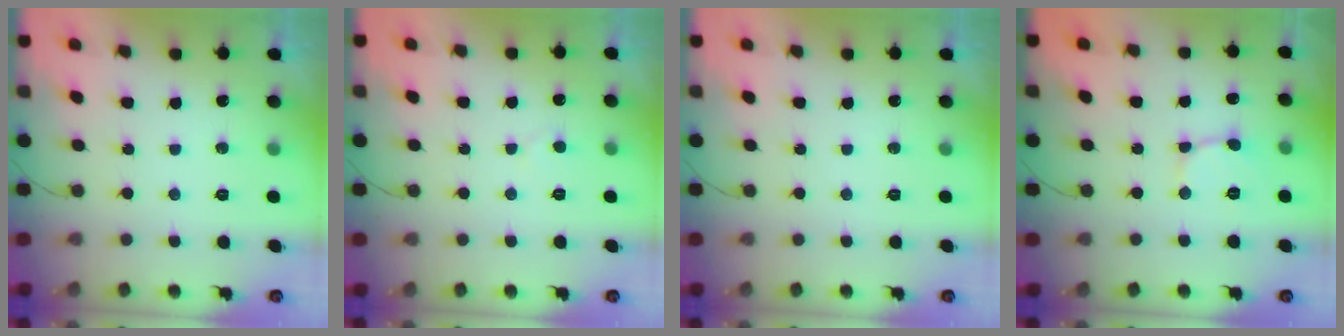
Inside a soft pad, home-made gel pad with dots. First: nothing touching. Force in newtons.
{"total": 2.7, "press": 2.7, "slide": 0.2}
{"total": 0.0}
{"total": 2.9, "press": 2.9, "slide": 0.2}